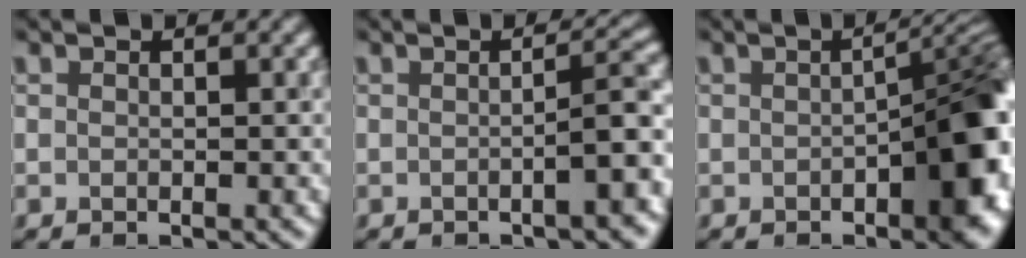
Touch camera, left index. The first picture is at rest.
{"total": 3.5, "force": [-1.0, 0.6, 3.3], "torque": [-0.044, 0.017, -0.019]}
{"total": 9.7, "force": [-2.1, 4.4, 8.3], "torque": [-0.073, -0.001, -0.028]}